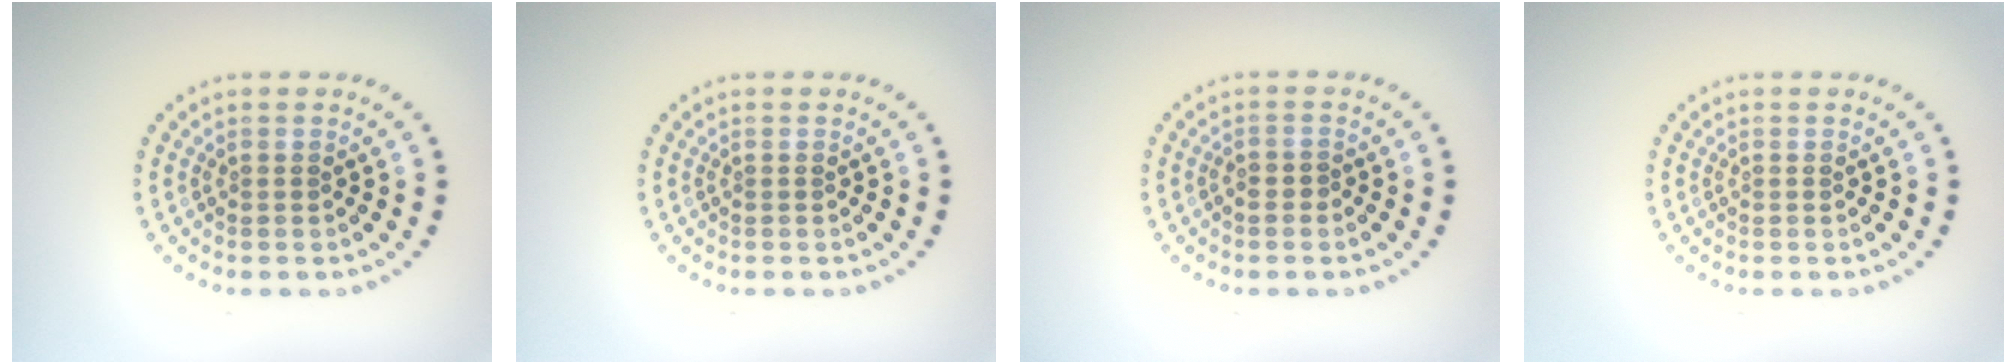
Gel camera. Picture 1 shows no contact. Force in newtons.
{"total": 0.0}
{"total": 0.6, "press": 0.4, "slide": 0.3}
{"total": 0.0}